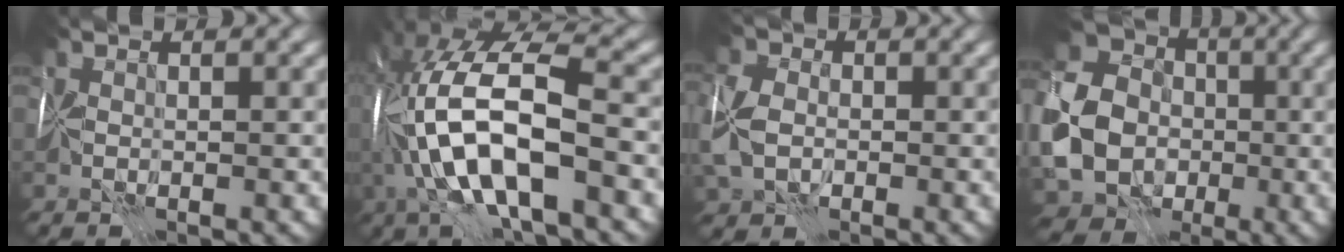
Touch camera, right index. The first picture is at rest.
{"total": 14.5, "force": [-1.7, 6.1, 13.1], "torque": [-0.263, 0.017, -0.023]}
{"total": 6.7, "force": [-1.3, 5.0, 4.2], "torque": [-0.114, -0.006, -0.030]}
{"total": 13.1, "force": [-1.9, 11.4, 6.2], "torque": [-0.150, -0.015, -0.044]}